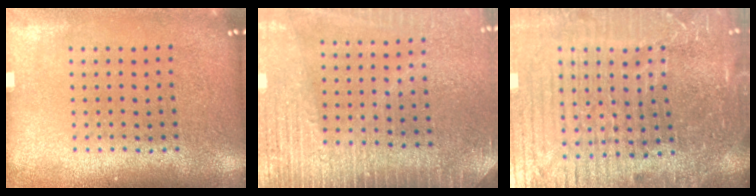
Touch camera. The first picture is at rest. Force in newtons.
{"total": 3.5, "press": 3.0, "slide": 1.7}
{"total": 6.5, "press": 5.7, "slide": 3.2}